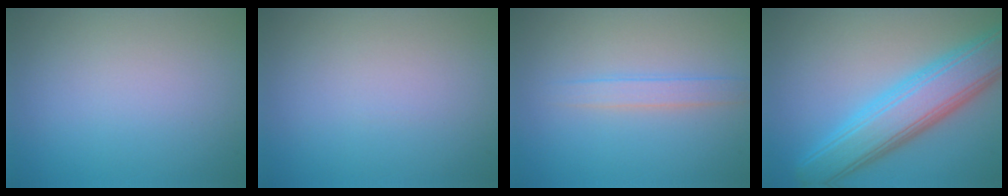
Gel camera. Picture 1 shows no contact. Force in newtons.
{"total": 0.0}
{"total": 1.8, "press": 1.8, "slide": 0.1}
{"total": 7.8, "press": 7.8, "slide": 0.2}